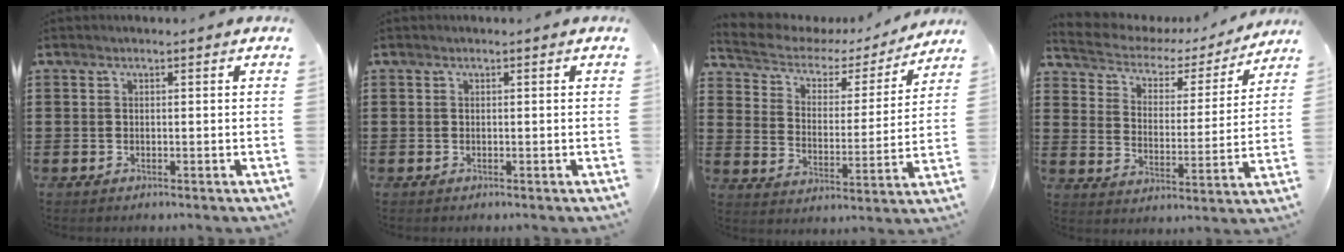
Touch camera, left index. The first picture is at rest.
{"total": 0.0}
{"total": 3.7, "force": [3.0, 2.0, 1.1], "torque": [-0.045, -0.020, 0.041]}
{"total": 3.1, "force": [2.5, 1.7, 0.6], "torque": [-0.034, -0.018, 0.033]}